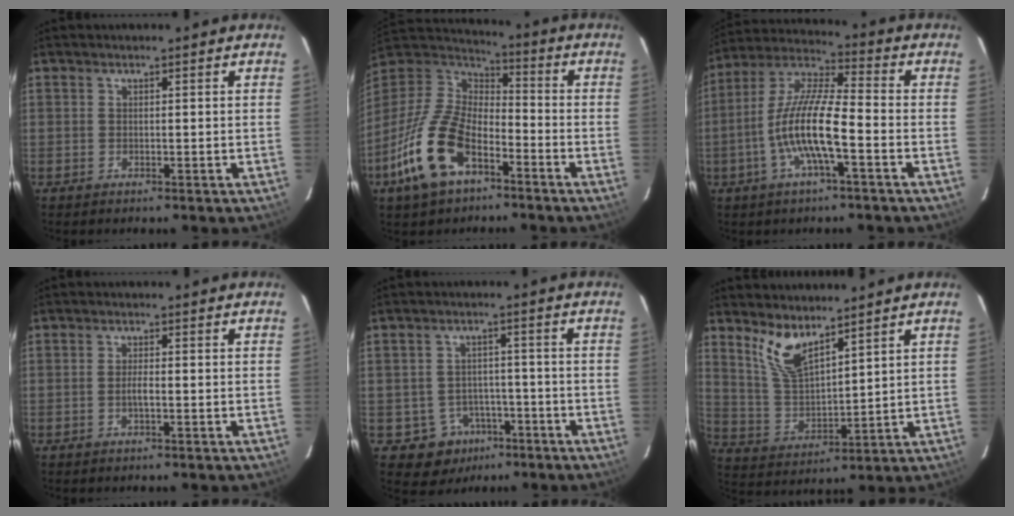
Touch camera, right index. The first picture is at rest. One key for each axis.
{"total": 18.8, "fx": -9.5, "fy": 9.8, "fz": 12.9, "tx": -0.279, "ty": -0.015, "tz": -0.181}
{"total": 12.6, "fx": -4.1, "fy": 2.2, "fz": 11.7, "tx": -0.238, "ty": 0.002, "tz": -0.083}
{"total": 1.5, "fx": -0.5, "fy": 0.2, "fz": 1.4, "tx": -0.029, "ty": 0.001, "tz": -0.010}
{"total": 7.1, "fx": -3.9, "fy": 5.9, "fz": 0.7, "tx": -0.023, "ty": 0.030, "tz": -0.041}
{"total": 8.4, "fx": 6.1, "fy": 2.7, "fz": 5.1, "tx": -0.104, "ty": -0.005, "tz": 0.132}